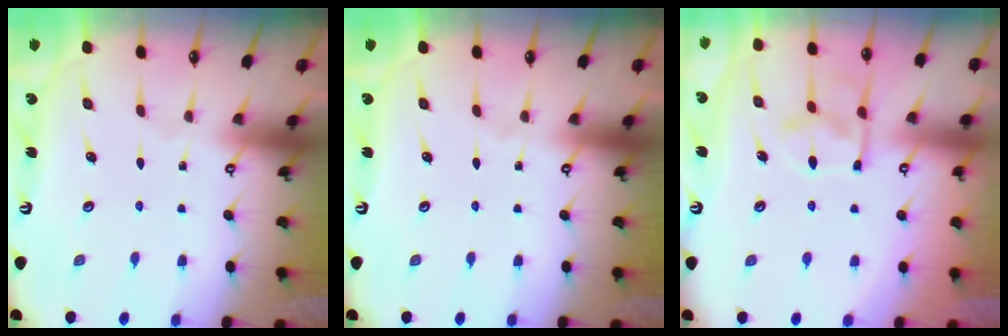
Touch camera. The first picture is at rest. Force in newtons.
{"total": 0.0}
{"total": 11.8, "press": 11.7, "slide": 1.7}